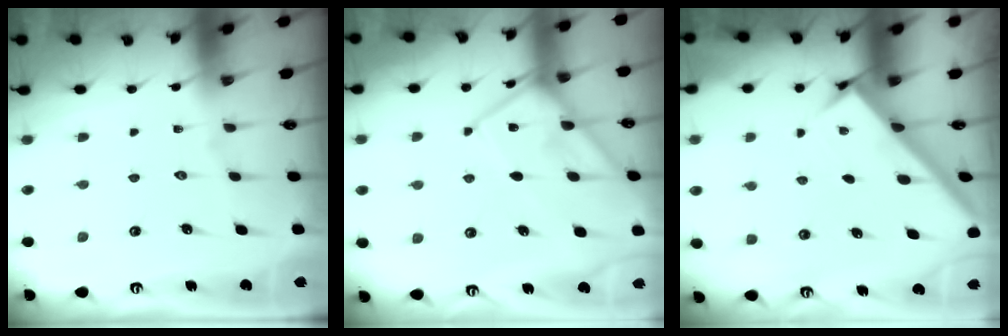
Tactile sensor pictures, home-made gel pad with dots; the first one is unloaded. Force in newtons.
{"total": 11.1, "press": 11.1, "slide": 1.0}
{"total": 2.7, "press": 2.7, "slide": 0.4}